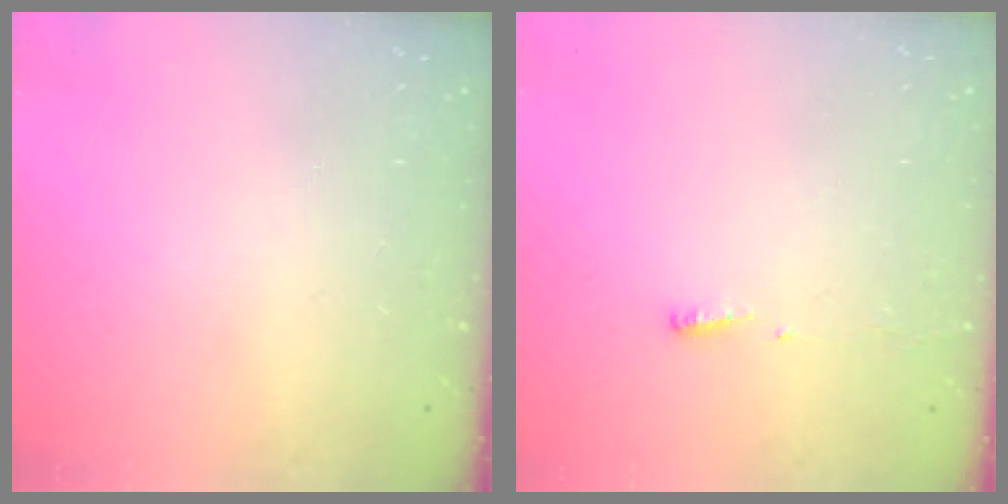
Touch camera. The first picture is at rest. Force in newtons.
{"total": 6.5, "press": 2.8, "slide": 5.8}